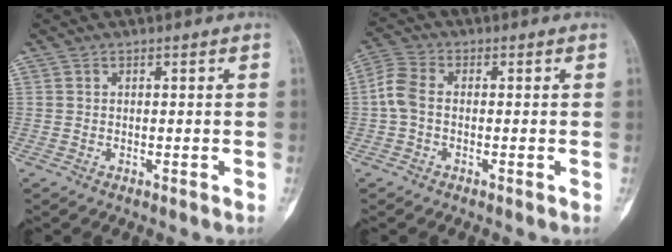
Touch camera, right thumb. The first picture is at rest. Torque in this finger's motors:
{"motor_torque": [0.54, 0.60, 0.39, -0.06, 0.08]}